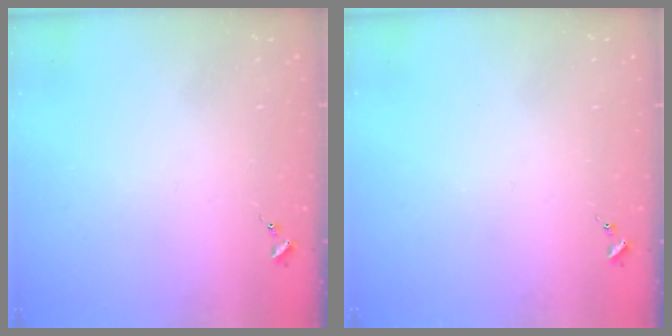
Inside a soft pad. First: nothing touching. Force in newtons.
{"total": 0.0}